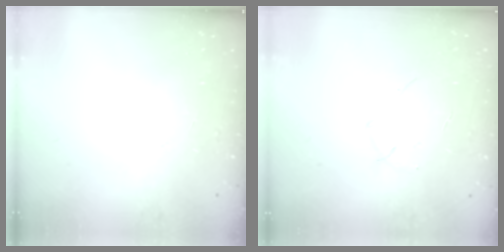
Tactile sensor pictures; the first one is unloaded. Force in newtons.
{"total": 3.0, "press": 2.9, "slide": 0.8}